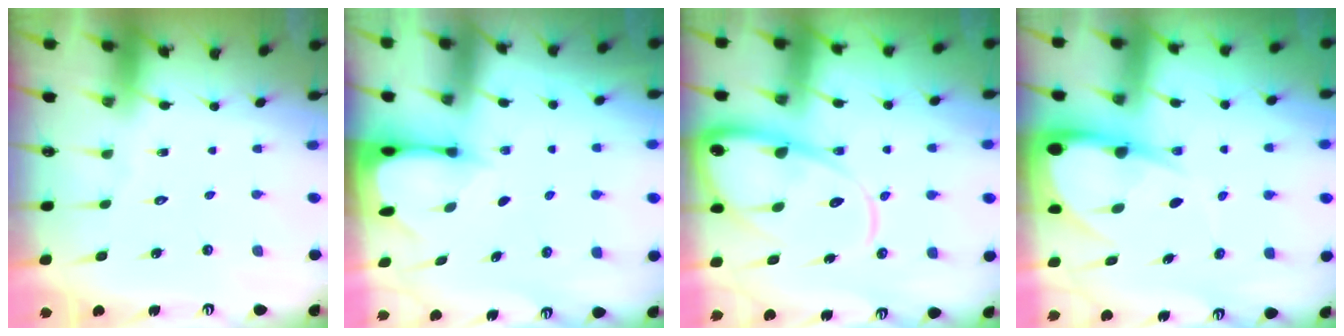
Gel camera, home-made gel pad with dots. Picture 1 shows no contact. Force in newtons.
{"total": 2.5, "press": 2.5, "slide": 0.3}
{"total": 15.2, "press": 15.2, "slide": 1.5}
{"total": 9.8, "press": 9.7, "slide": 1.1}